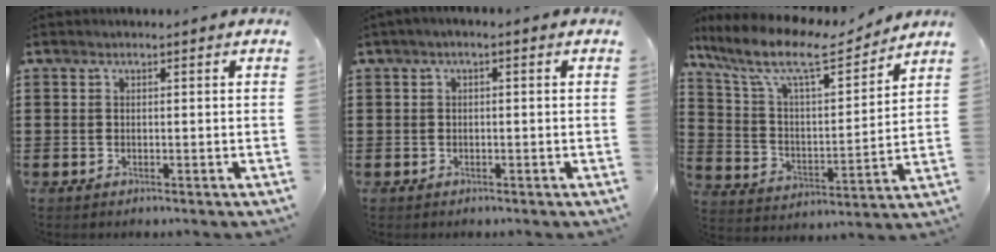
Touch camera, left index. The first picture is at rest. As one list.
[{"total": 1.0, "force": [-0.6, 0.2, 0.8], "torque": [-0.013, -0.003, -0.011]}, {"total": 11.5, "force": [8.9, 2.5, 6.9], "torque": [-0.167, -0.046, 0.152]}]